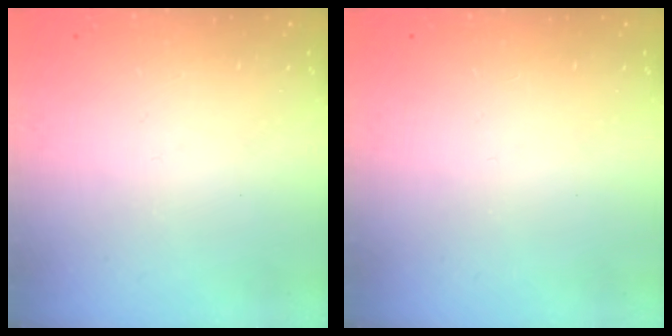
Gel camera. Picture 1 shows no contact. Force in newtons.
{"total": 0.0}